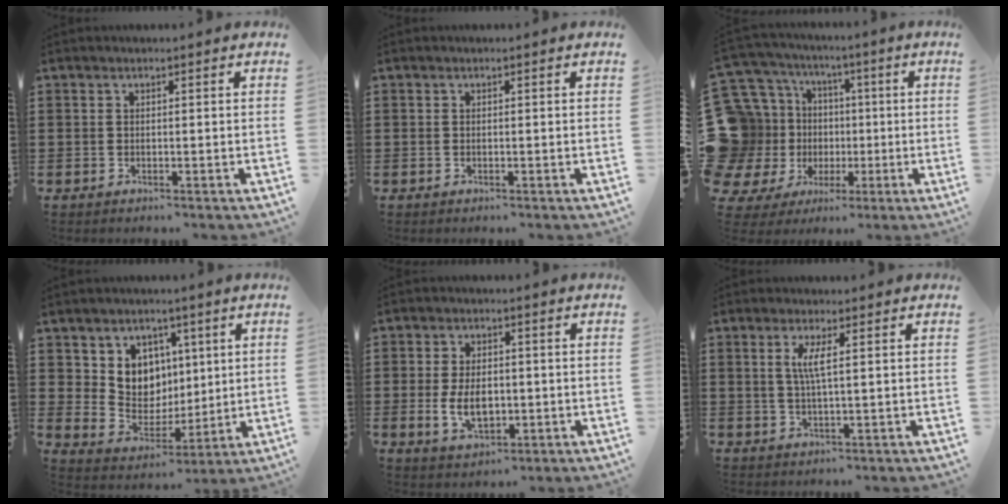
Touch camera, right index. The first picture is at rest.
{"total": 0.0}
{"total": 13.3, "force": [-1.8, 13.0, 2.3], "torque": [-0.125, -0.017, 0.005]}
{"total": 7.5, "force": [3.2, 6.7, 1.0], "torque": [-0.050, -0.025, 0.061]}
{"total": 5.9, "force": [-0.8, 3.6, 4.6], "torque": [-0.090, 0.000, -0.018]}
{"total": 3.3, "force": [0.8, 0.1, 3.2], "torque": [-0.065, -0.002, 0.011]}